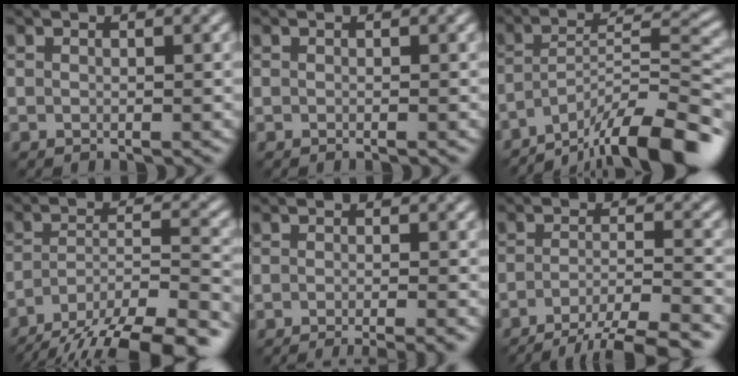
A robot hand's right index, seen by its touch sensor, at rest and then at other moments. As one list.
[{"total": 0.6, "force": [-0.3, 0.1, 0.4], "torque": [-0.004, -0.005, -0.007]}, {"total": 13.1, "force": [-10.2, 3.1, 7.6], "torque": [-0.120, 0.026, -0.170]}, {"total": 15.7, "force": [-13.0, 4.9, 7.4], "torque": [-0.140, -0.020, -0.183]}, {"total": 5.4, "force": [-3.6, 1.5, 3.7], "torque": [-0.033, -0.006, -0.044]}, {"total": 8.1, "force": [-6.2, 2.1, 4.7], "torque": [-0.069, -0.013, -0.094]}]